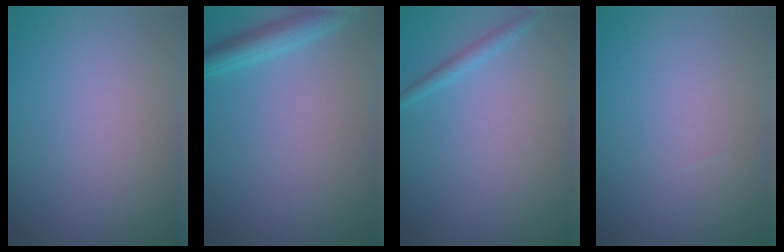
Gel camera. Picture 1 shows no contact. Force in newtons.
{"total": 3.0, "press": 3.0, "slide": 0.2}
{"total": 1.2, "press": 1.2, "slide": 0.0}
{"total": 0.0}